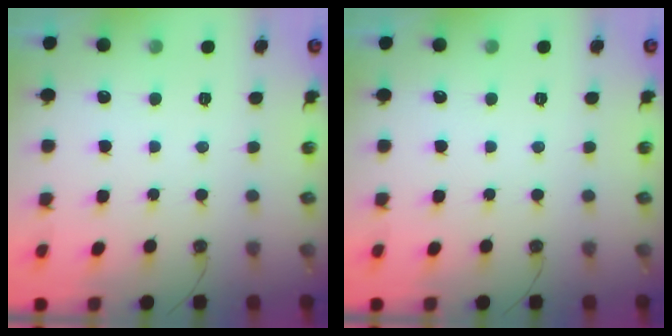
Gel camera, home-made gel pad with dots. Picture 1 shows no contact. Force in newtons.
{"total": 0.0}